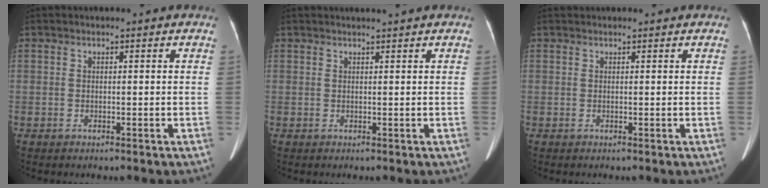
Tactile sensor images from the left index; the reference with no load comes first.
{"total": 1.8, "force": [1.7, -0.5, 0.6], "torque": [-0.006, 0.010, 0.031]}
{"total": 2.0, "force": [2.0, 0.3, 0.4], "torque": [-0.010, 0.027, 0.028]}